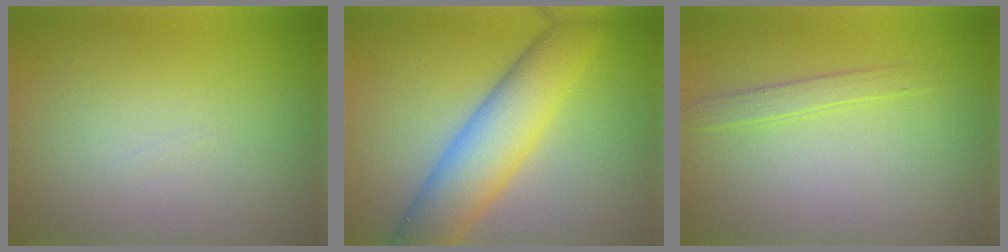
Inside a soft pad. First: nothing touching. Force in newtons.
{"total": 7.9, "press": 7.9, "slide": 0.3}
{"total": 1.6, "press": 1.6, "slide": 0.1}